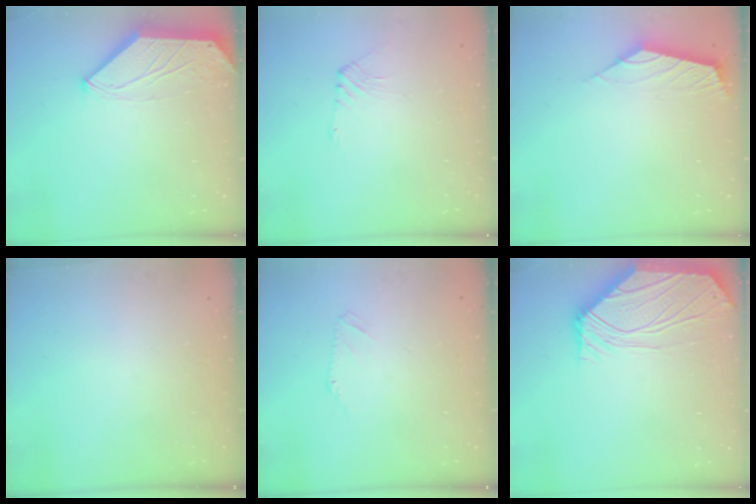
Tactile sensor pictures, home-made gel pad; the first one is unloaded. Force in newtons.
{"total": 3.0, "press": 2.9, "slide": 0.5}
{"total": 2.7, "press": 2.6, "slide": 0.7}
{"total": 0.0}
{"total": 2.3, "press": 2.2, "slide": 0.5}
{"total": 4.8, "press": 4.7, "slide": 0.8}